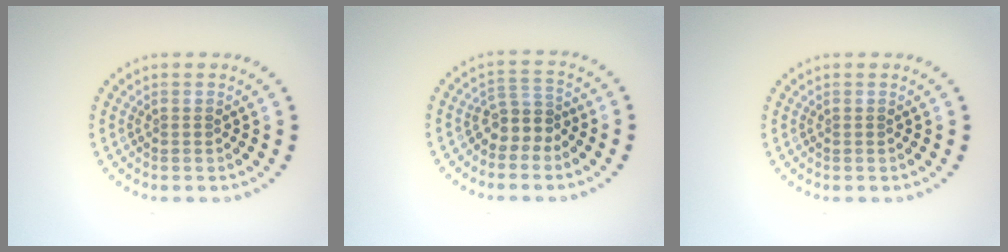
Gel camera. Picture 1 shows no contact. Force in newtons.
{"total": 2.7, "press": 2.1, "slide": 1.7}
{"total": 0.0}